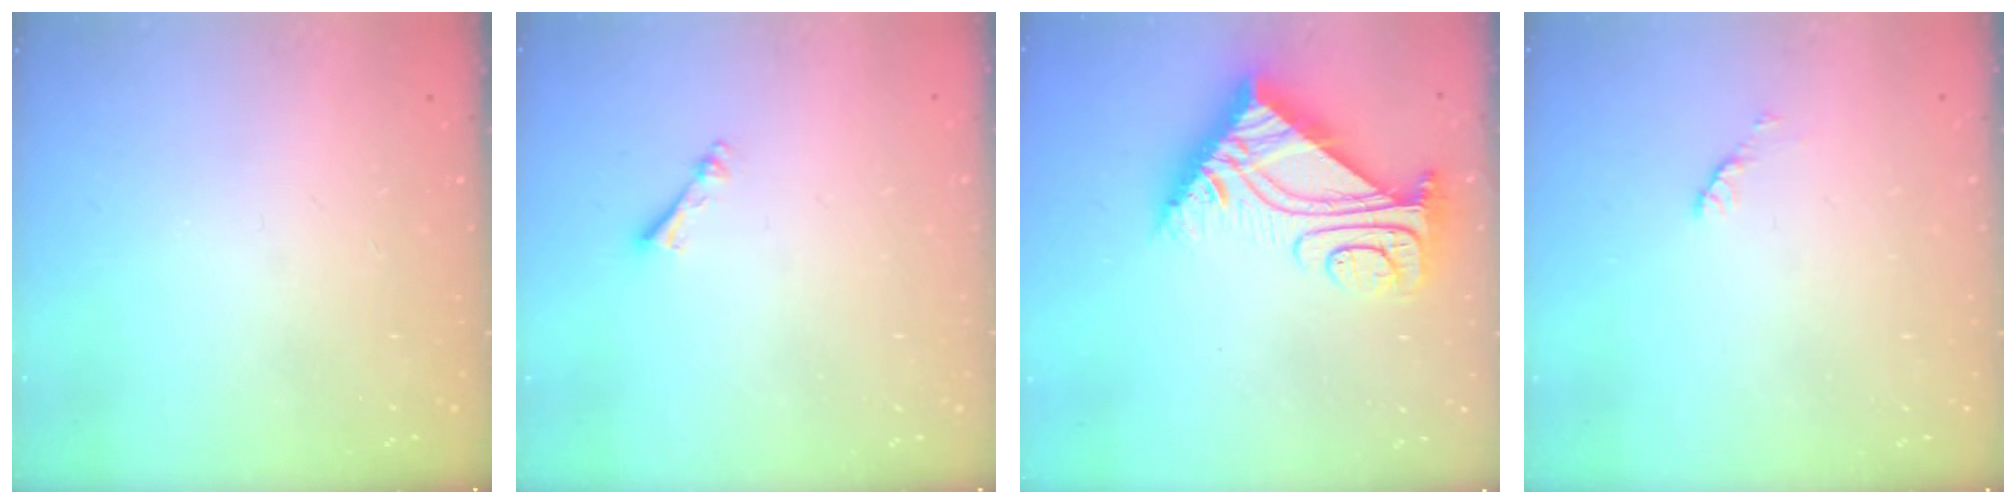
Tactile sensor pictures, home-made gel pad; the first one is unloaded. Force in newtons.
{"total": 2.4, "press": 2.3, "slide": 0.4}
{"total": 11.1, "press": 11.0, "slide": 1.0}
{"total": 2.8, "press": 2.7, "slide": 0.4}